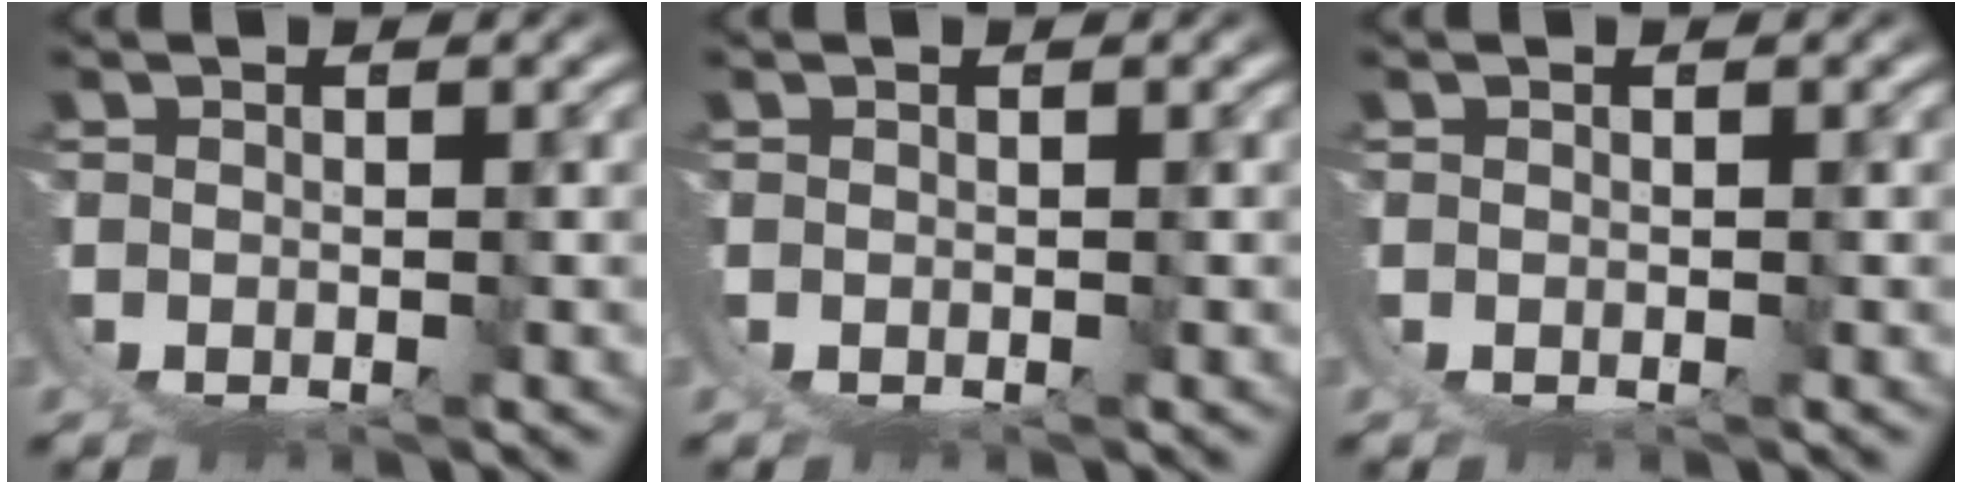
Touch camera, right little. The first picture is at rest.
{"total": 0.0}
{"total": 0.0}